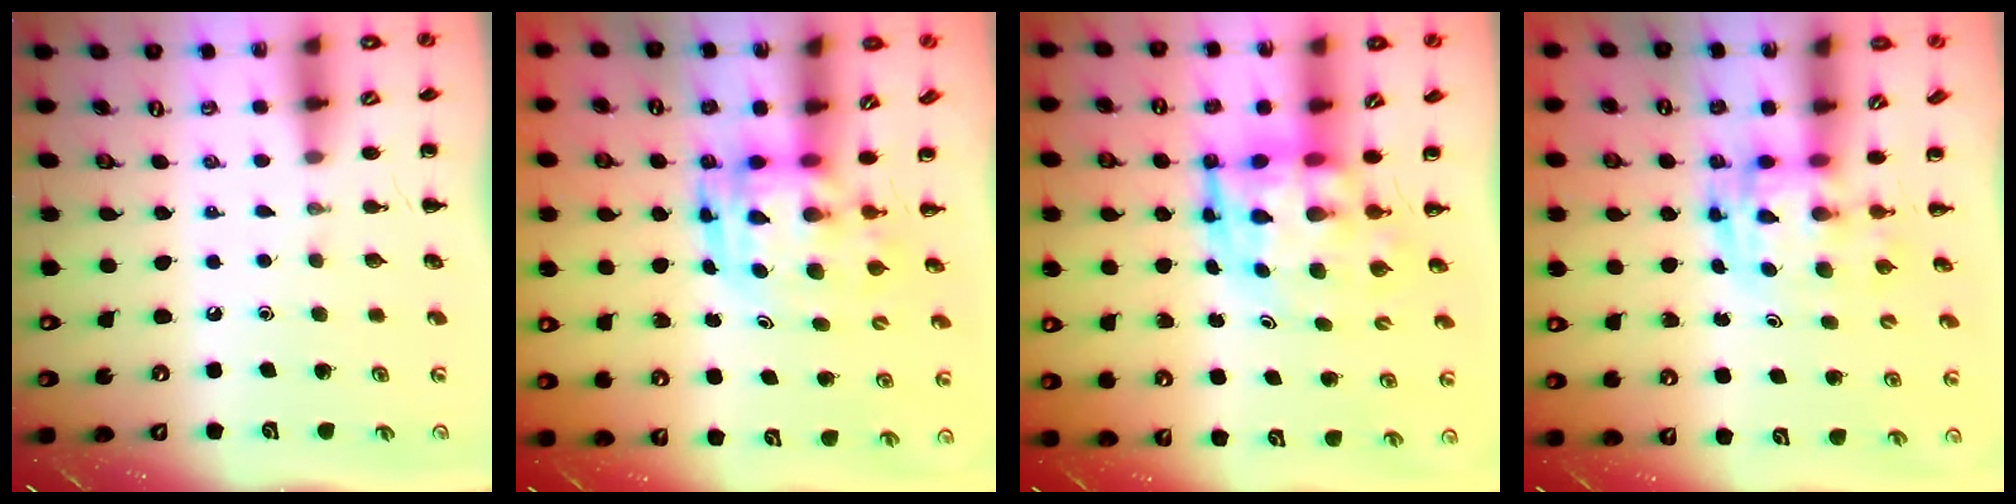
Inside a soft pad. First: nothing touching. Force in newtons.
{"total": 3.5, "press": 3.4, "slide": 0.7}
{"total": 6.9, "press": 6.7, "slide": 1.9}
{"total": 2.8, "press": 2.7, "slide": 0.5}